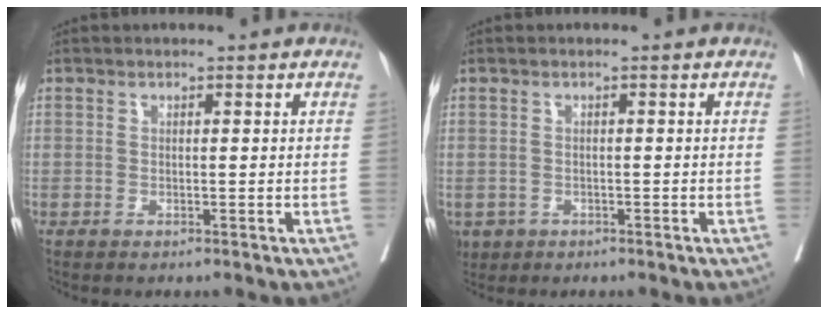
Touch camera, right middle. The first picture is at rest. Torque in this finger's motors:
{"motor_torque": [-0.01, 0.00, -0.02, 0.00]}